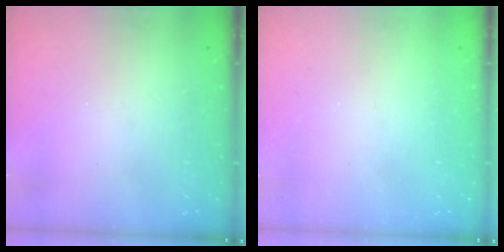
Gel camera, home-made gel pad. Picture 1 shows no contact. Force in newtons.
{"total": 0.0}